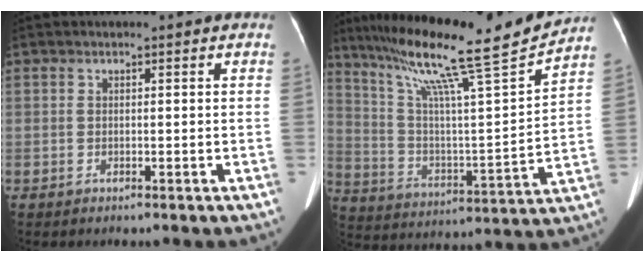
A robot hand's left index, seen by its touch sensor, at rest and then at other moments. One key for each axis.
{"total": 22.3, "fx": 18.0, "fy": -0.7, "fz": 13.2, "tx": -0.223, "ty": -0.002, "tz": 0.288}